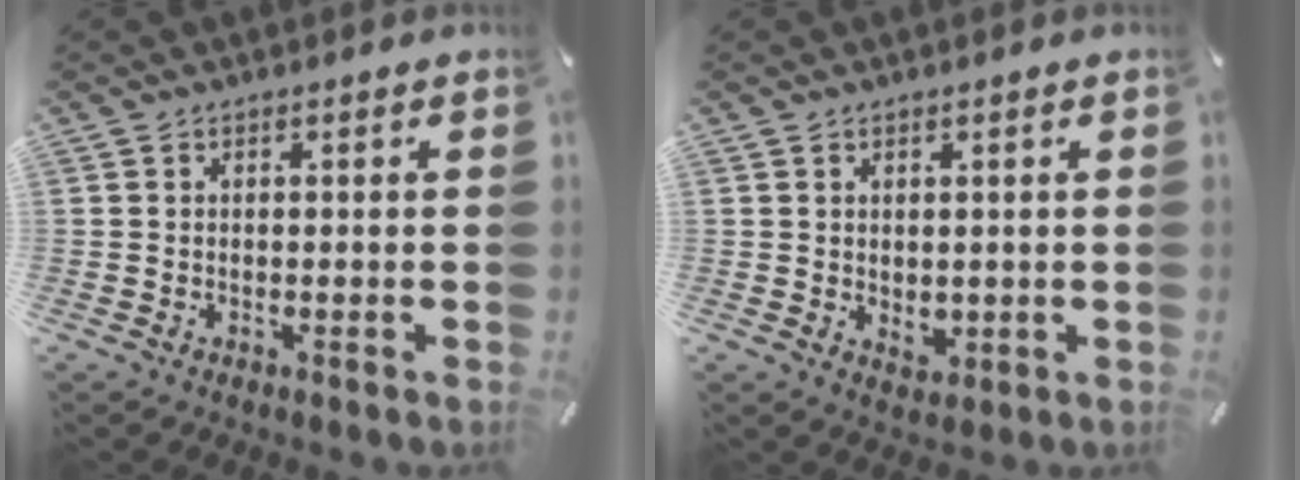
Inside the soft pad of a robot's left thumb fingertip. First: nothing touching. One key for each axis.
{"total": 2.5, "fx": 0.5, "fy": 2.1, "fz": 1.3, "tx": -0.007, "ty": -0.004, "tz": 0.007}